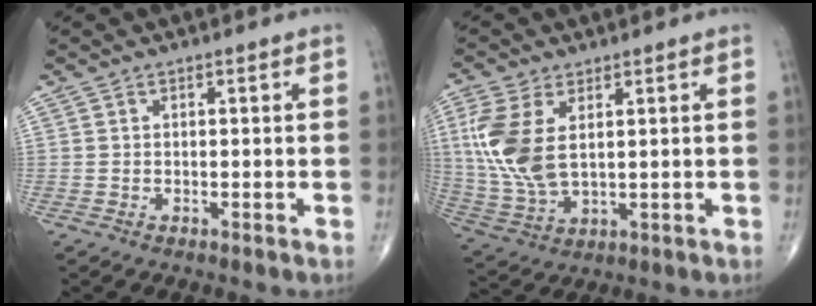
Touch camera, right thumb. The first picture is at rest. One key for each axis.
{"total": 12.1, "fx": 2.7, "fy": 6.4, "fz": 9.9, "tx": -0.233, "ty": -0.007, "tz": 0.064}